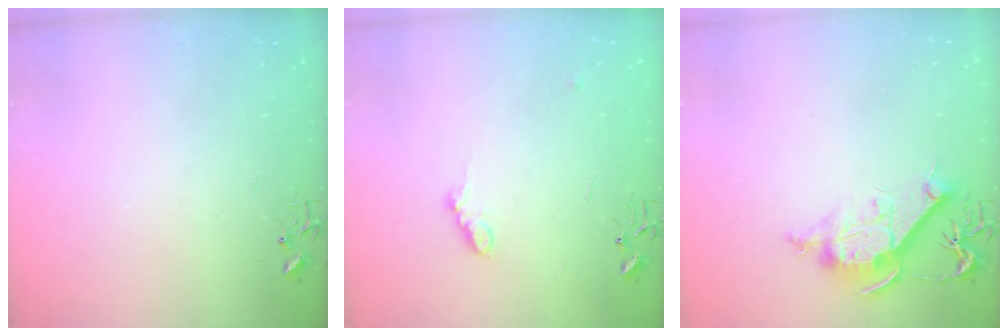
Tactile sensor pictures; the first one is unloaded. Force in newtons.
{"total": 8.0, "press": 7.9, "slide": 1.1}
{"total": 10.4, "press": 10.3, "slide": 0.8}